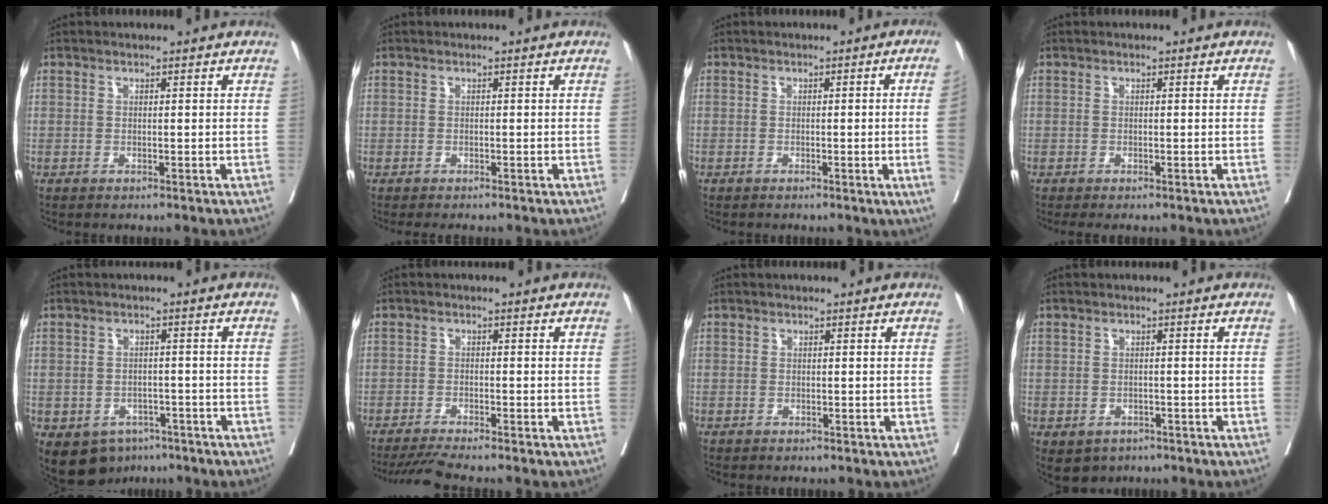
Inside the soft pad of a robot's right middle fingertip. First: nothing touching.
{"total": 1.6, "force": [-1.4, 0.2, 0.8], "torque": [-0.006, -0.003, -0.024]}
{"total": 5.9, "force": [-0.8, -2.0, 5.5], "torque": [-0.067, -0.015, -0.007]}
{"total": 0.8, "force": [-0.5, 0.2, 0.6], "torque": [-0.012, -0.006, -0.009]}
{"total": 7.9, "force": [-4.6, 5.8, 2.5], "torque": [-0.041, 0.006, -0.059]}
{"total": 4.0, "force": [-3.6, -0.9, 1.6], "torque": [-0.025, -0.016, -0.067]}
{"total": 0.0}
{"total": 4.2, "force": [-2.4, 3.3, 1.0], "torque": [-0.009, 0.001, -0.029]}